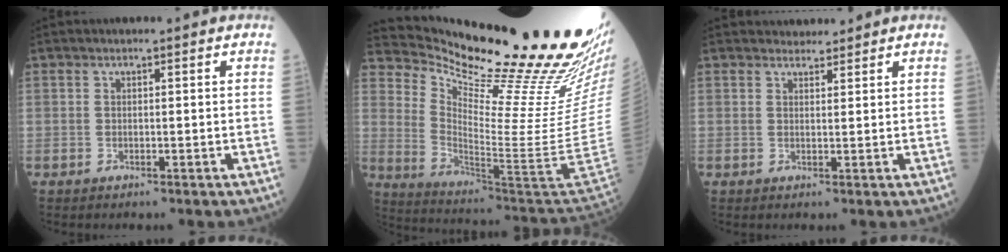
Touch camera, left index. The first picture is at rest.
{"total": 27.8, "force": [22.6, -0.3, 16.3], "torque": [-0.262, -0.115, 0.321]}
{"total": 2.2, "force": [2.1, 0.6, -0.1], "torque": [0.001, 0.008, 0.033]}